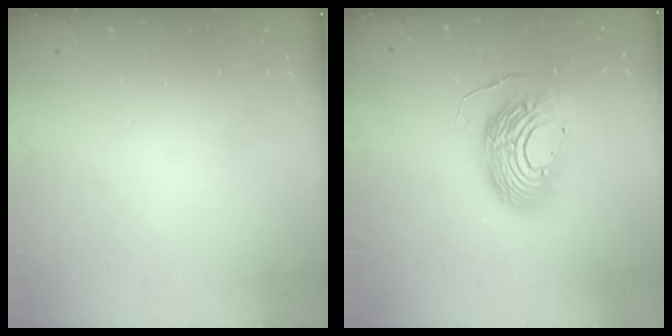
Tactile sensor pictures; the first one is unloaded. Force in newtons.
{"total": 16.0, "press": 15.8, "slide": 2.4}